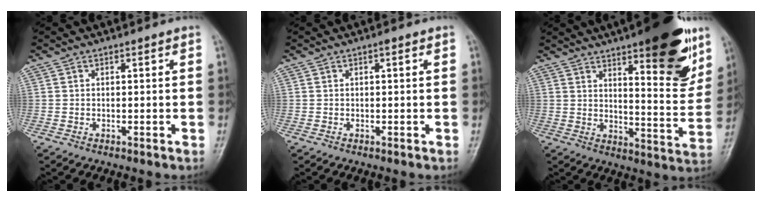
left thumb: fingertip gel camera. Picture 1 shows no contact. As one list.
[{"total": 0.9, "force": [0.4, 0.3, 0.8], "torque": [-0.013, 0.002, 0.003]}, {"total": 20.0, "force": [11.7, 5.7, 15.2], "torque": [-0.164, -0.061, 0.165]}]